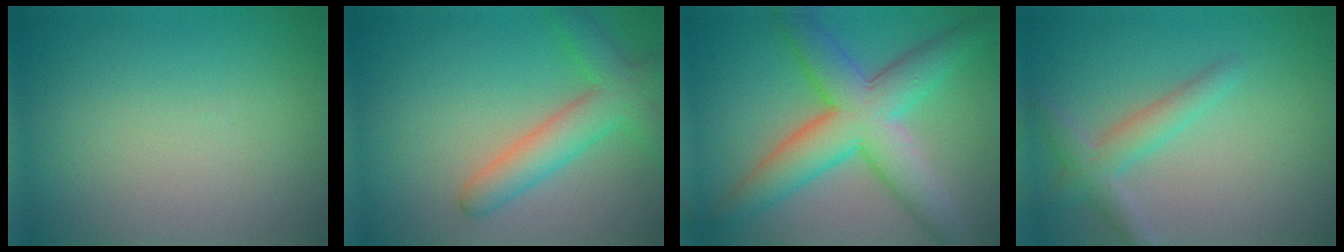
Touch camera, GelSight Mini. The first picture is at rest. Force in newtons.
{"total": 4.7, "press": 4.7, "slide": 0.2}
{"total": 8.6, "press": 8.6, "slide": 0.2}
{"total": 2.9, "press": 2.9, "slide": 0.1}